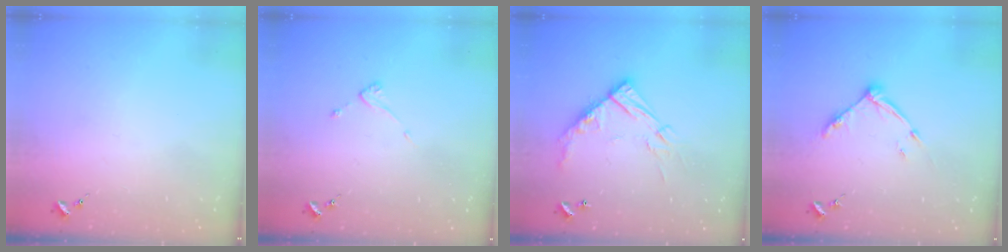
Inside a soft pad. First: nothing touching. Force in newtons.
{"total": 3.6, "press": 3.6, "slide": 0.3}
{"total": 14.3, "press": 14.3, "slide": 1.0}
{"total": 9.0, "press": 9.0, "slide": 0.7}